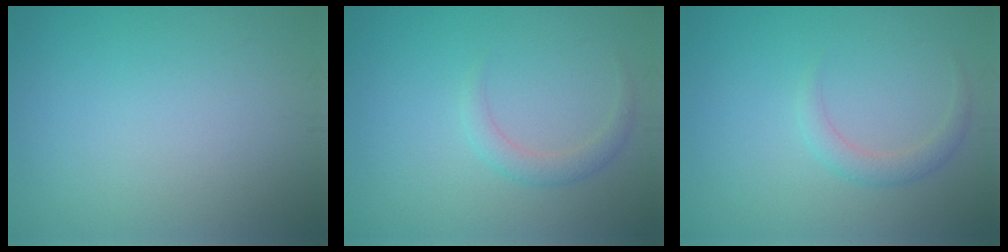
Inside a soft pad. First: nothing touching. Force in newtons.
{"total": 1.7, "press": 1.7, "slide": 0.1}
{"total": 1.7, "press": 1.7, "slide": 0.1}